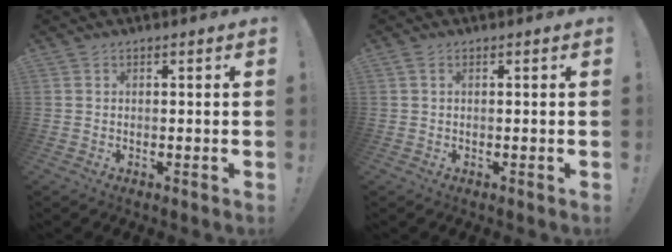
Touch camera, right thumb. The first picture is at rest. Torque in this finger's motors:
{"motor_torque": [-0.24, 0.14, 0.02, 0.14, 0.09]}